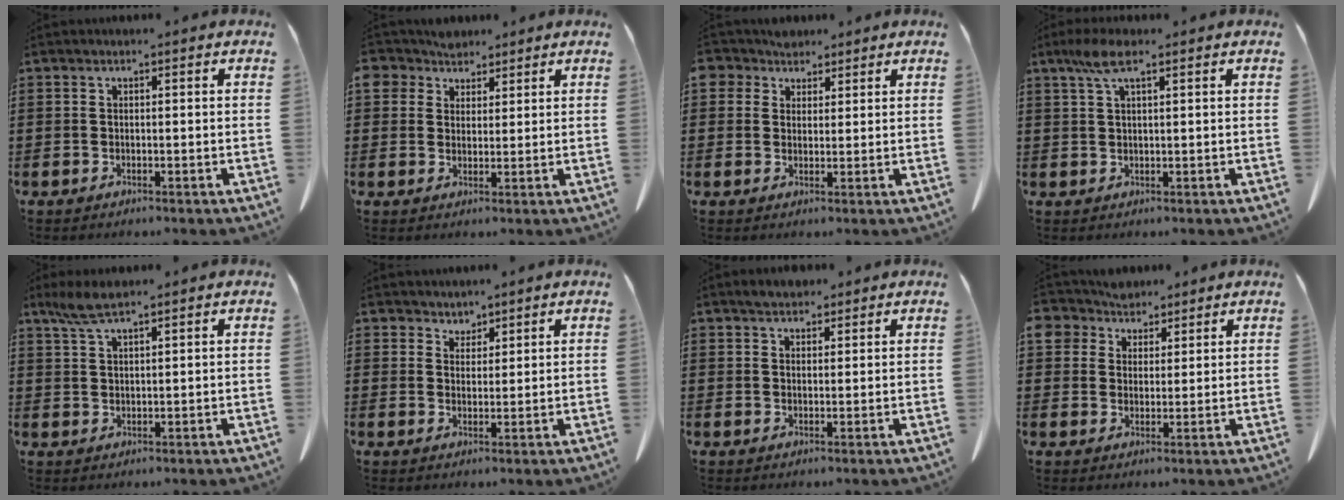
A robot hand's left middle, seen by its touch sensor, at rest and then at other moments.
{"total": 4.3, "force": [3.1, 2.9, 0.5], "torque": [-0.032, 0.005, 0.057]}
{"total": 3.6, "force": [2.5, 2.6, 0.5], "torque": [-0.019, 0.005, 0.045]}
{"total": 4.9, "force": [2.4, 1.3, 4.1], "torque": [-0.085, 0.007, 0.041]}
{"total": 4.2, "force": [3.0, 0.8, 2.9], "torque": [-0.063, 0.002, 0.055]}
{"total": 2.5, "force": [2.2, 1.0, -0.1], "torque": [-0.005, 0.002, 0.043]}
{"total": 2.2, "force": [2.0, 0.8, 0.5], "torque": [-0.006, 0.002, 0.037]}
{"total": 5.0, "force": [3.7, 3.3, 0.5], "torque": [-0.038, -0.002, 0.068]}